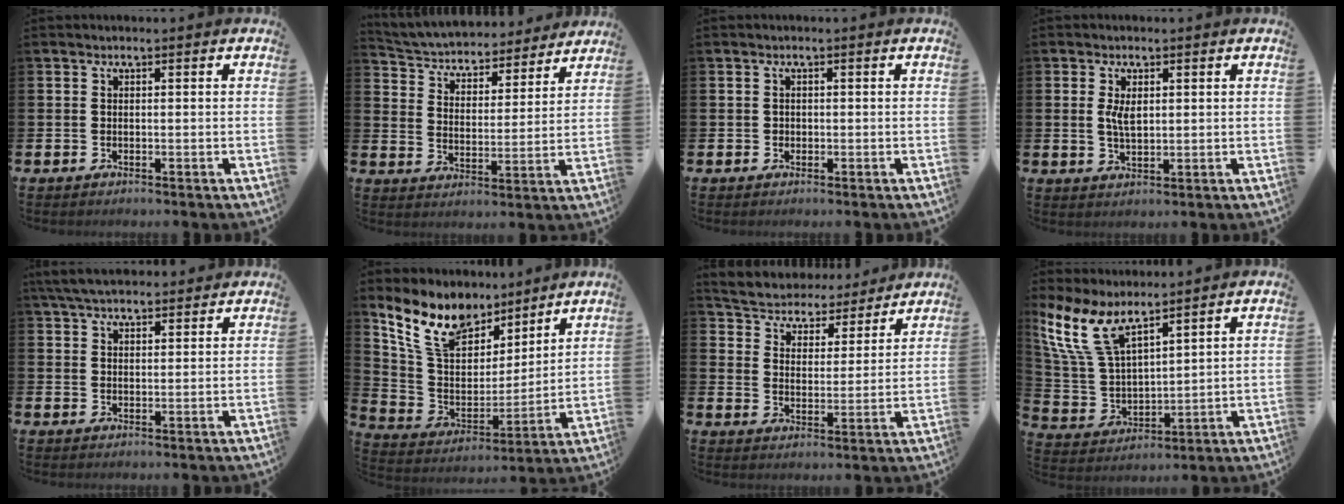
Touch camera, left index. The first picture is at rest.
{"total": 4.8, "force": [4.5, 1.5, 0.5], "torque": [-0.040, -0.040, 0.071]}
{"total": 0.7, "force": [0.0, 0.7, 0.1], "torque": [-0.002, 0.005, -0.002]}
{"total": 3.3, "force": [1.0, 1.6, 2.7], "torque": [-0.047, 0.003, 0.014]}
{"total": 5.2, "force": [4.8, 1.2, 1.6], "torque": [-0.048, -0.007, 0.092]}
{"total": 11.2, "force": [9.7, 5.0, 2.7], "torque": [-0.117, -0.057, 0.180]}
{"total": 5.2, "force": [4.9, 1.7, -0.2], "torque": [-0.032, -0.042, 0.083]}
{"total": 9.9, "force": [7.9, 3.4, 4.9], "torque": [-0.130, -0.031, 0.148]}